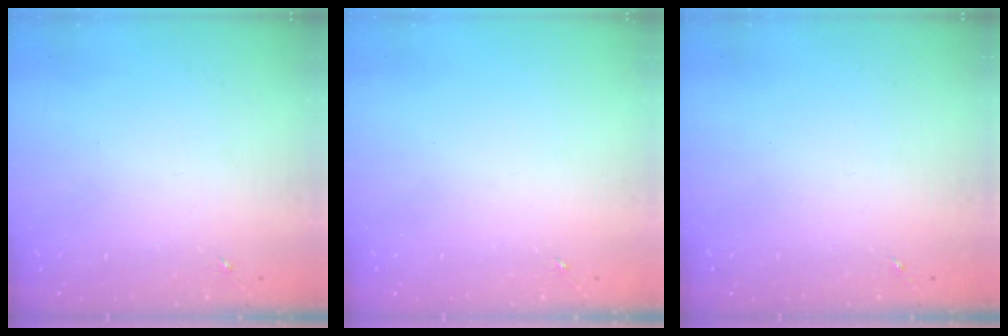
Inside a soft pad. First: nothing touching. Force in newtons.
{"total": 0.0}
{"total": 0.0}